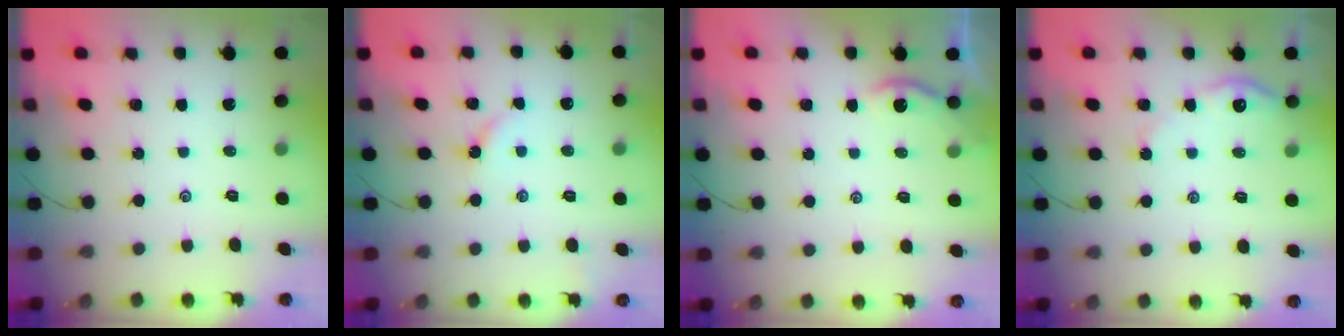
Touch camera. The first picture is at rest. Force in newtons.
{"total": 3.0, "press": 3.0, "slide": 0.4}
{"total": 2.8, "press": 2.8, "slide": 0.3}
{"total": 4.6, "press": 4.6, "slide": 0.4}